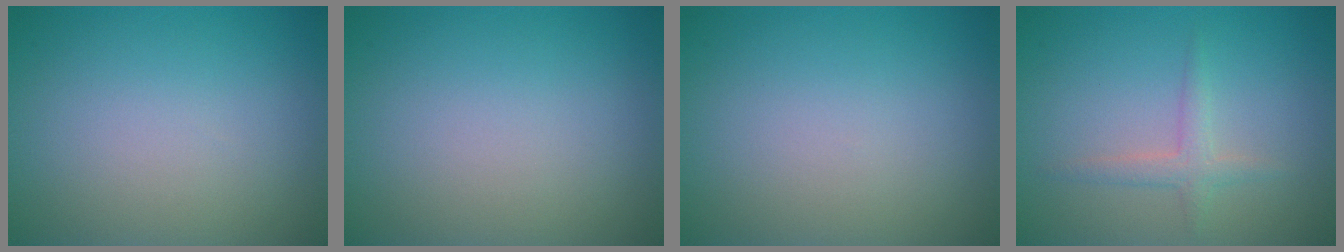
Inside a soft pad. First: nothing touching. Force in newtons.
{"total": 0.0}
{"total": 0.0}
{"total": 1.7, "press": 1.7, "slide": 0.1}